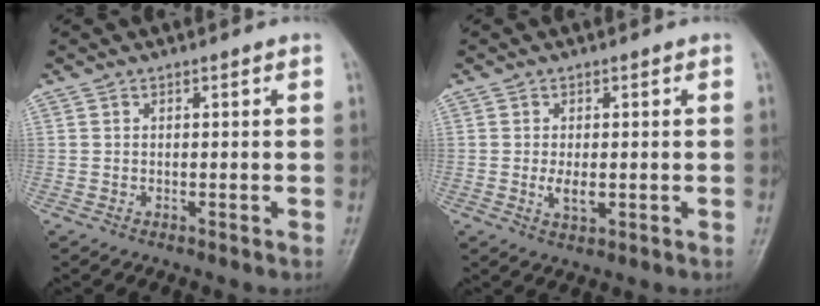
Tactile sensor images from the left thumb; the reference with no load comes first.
{"total": 3.3, "force": [-0.3, 1.8, 2.8], "torque": [-0.051, -0.007, -0.007]}